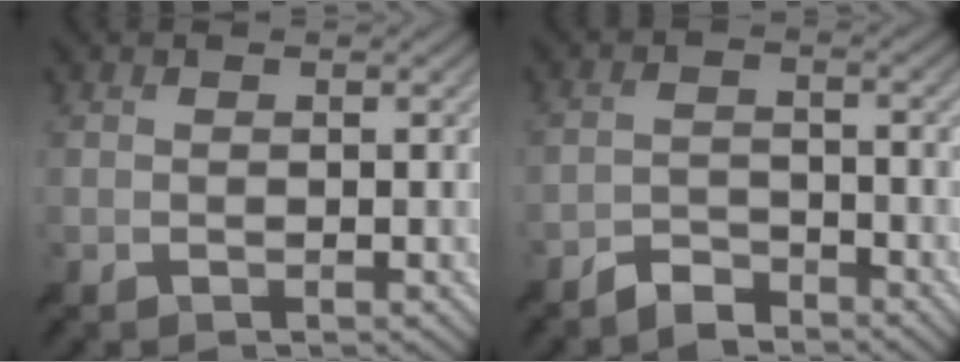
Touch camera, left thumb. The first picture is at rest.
{"total": 3.5, "force": [-3.2, 1.2, 0.9], "torque": [-0.014, 0.000, -0.067]}